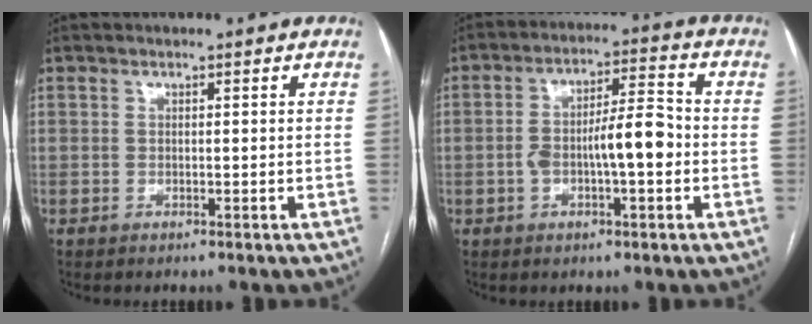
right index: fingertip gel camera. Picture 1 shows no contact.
{"total": 8.9, "force": [-1.5, 2.1, 8.5], "torque": [-0.155, 0.020, -0.025]}